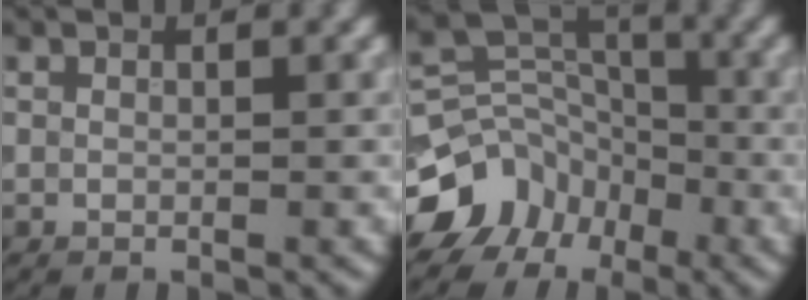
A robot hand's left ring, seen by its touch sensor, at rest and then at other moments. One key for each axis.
{"total": 8.3, "fx": -4.6, "fy": 6.4, "fz": 2.5, "tx": -0.043, "ty": 0.017, "tz": -0.091}